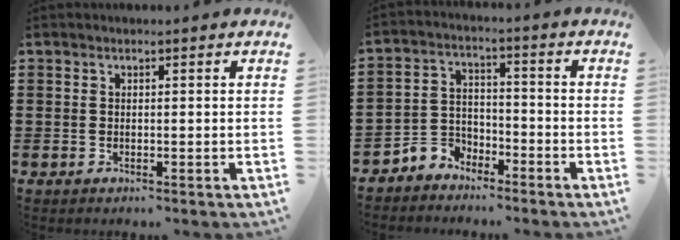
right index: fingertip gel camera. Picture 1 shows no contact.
{"total": 4.0, "force": [-3.5, 1.9, 0.0], "torque": [-0.026, -0.002, -0.079]}